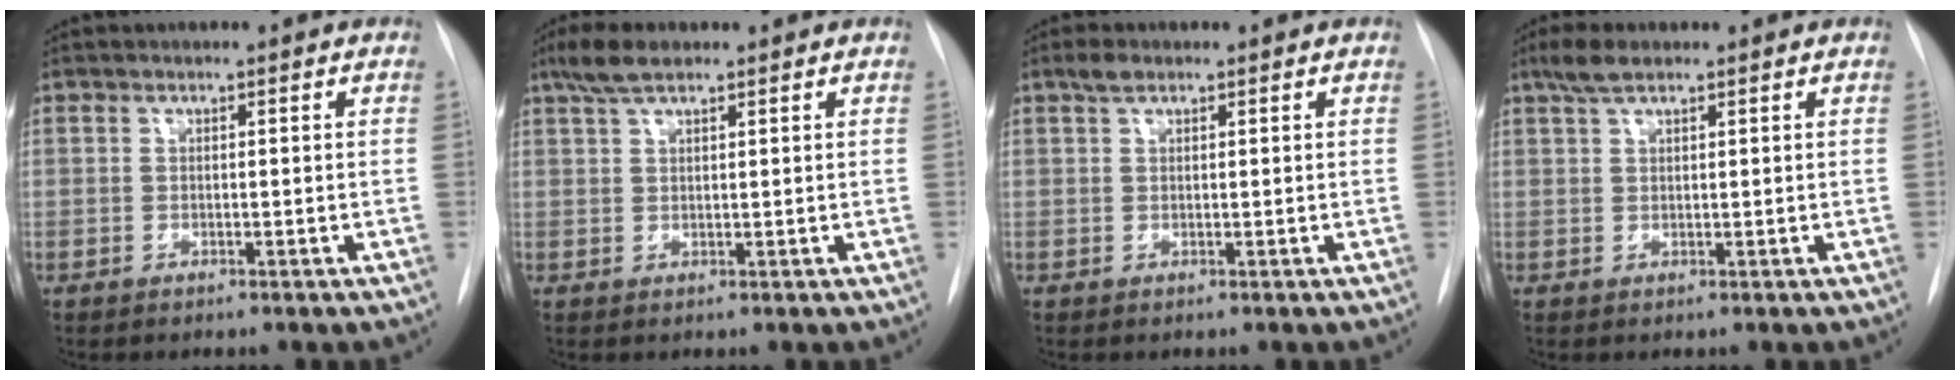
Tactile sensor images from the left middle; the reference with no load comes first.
{"total": 4.2, "force": [3.0, 1.1, 2.7], "torque": [-0.061, 0.013, 0.059]}
{"total": 1.0, "force": [0.7, 0.4, 0.6], "torque": [-0.014, 0.010, 0.012]}
{"total": 3.2, "force": [2.3, 0.8, 2.1], "torque": [-0.048, 0.010, 0.046]}